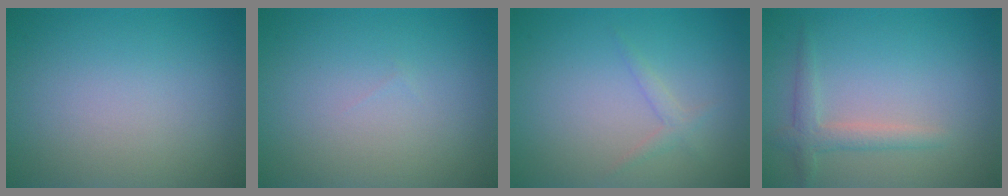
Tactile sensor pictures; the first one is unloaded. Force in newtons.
{"total": 0.0}
{"total": 1.1, "press": 1.1, "slide": 0.1}
{"total": 2.1, "press": 2.1, "slide": 0.1}